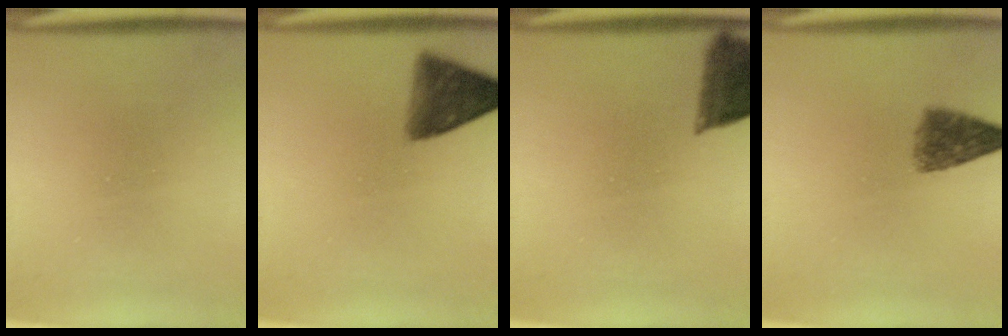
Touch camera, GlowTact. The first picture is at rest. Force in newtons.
{"total": 7.0}
{"total": 9.5}
{"total": 5.1}